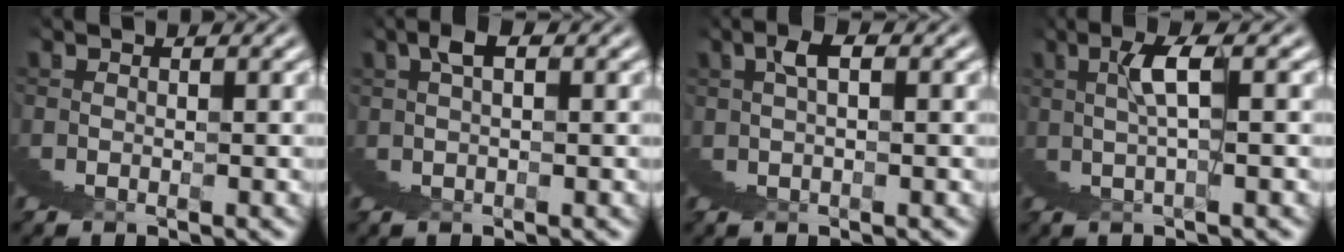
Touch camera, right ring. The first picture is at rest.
{"total": 2.6, "force": [1.7, 0.7, 1.9], "torque": [-0.026, 0.011, 0.025]}
{"total": 2.5, "force": [1.6, 0.2, 1.8], "torque": [-0.021, 0.015, 0.026]}
{"total": 3.6, "force": [2.7, -1.5, 1.8], "torque": [-0.014, 0.031, 0.037]}